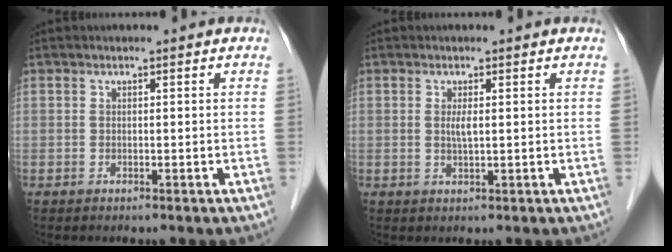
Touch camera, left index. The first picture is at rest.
{"total": 1.6, "force": [0.3, 0.1, 1.5], "torque": [-0.035, -0.001, 0.006]}